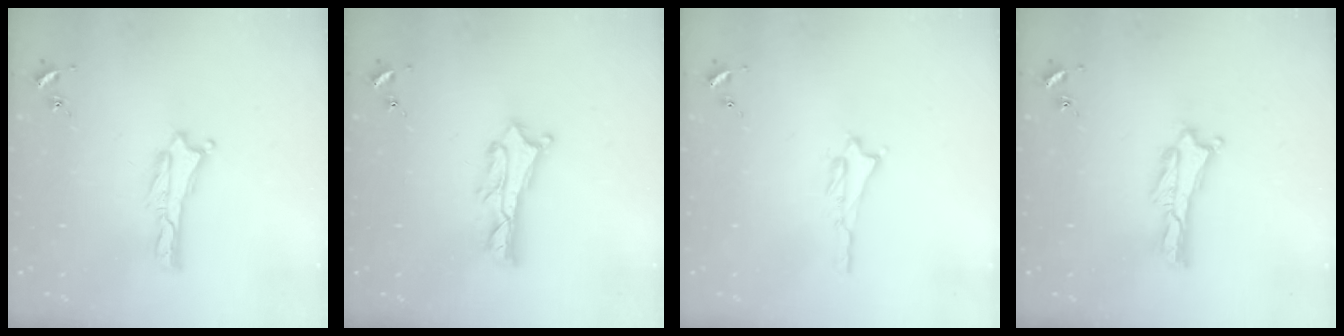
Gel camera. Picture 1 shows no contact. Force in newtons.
{"total": 2.6, "press": 2.6, "slide": 0.3}
{"total": 0.8, "press": 0.8, "slide": 0.2}
{"total": 0.7, "press": 0.6, "slide": 0.2}